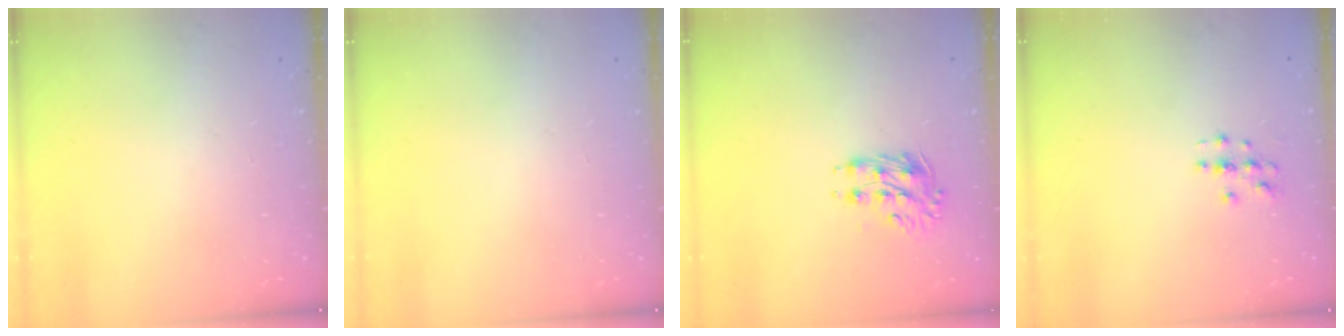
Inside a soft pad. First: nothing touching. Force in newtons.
{"total": 0.0}
{"total": 9.4, "press": 9.4, "slide": 0.9}
{"total": 2.8, "press": 2.8, "slide": 0.3}